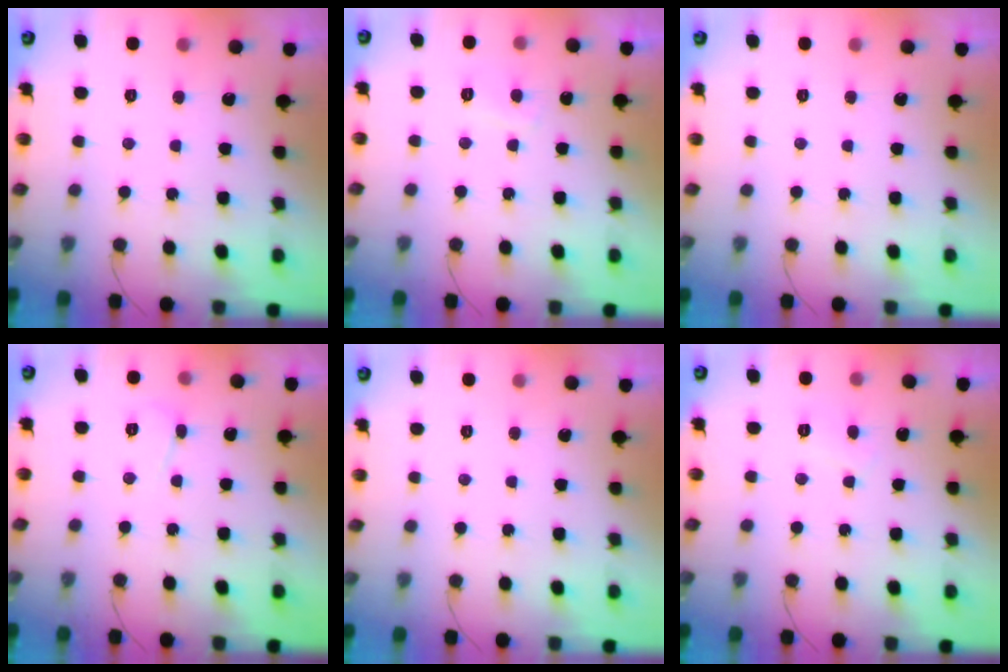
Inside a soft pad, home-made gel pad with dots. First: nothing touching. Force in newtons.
{"total": 2.7, "press": 2.5, "slide": 0.8}
{"total": 0.0}
{"total": 3.0, "press": 3.0, "slide": 0.3}
{"total": 0.0}
{"total": 3.5, "press": 3.5, "slide": 0.4}